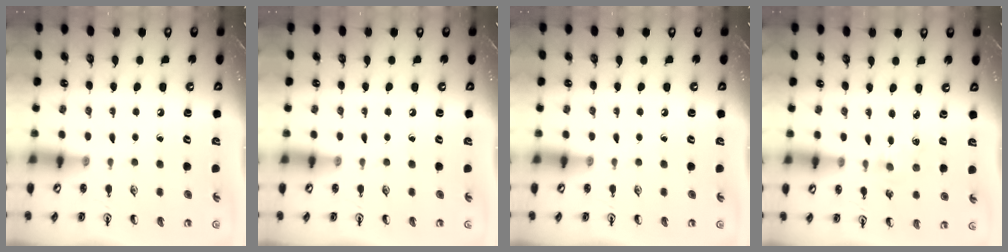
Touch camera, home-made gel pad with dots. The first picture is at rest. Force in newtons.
{"total": 0.0}
{"total": 0.0}
{"total": 1.9, "press": 1.8, "slide": 0.3}